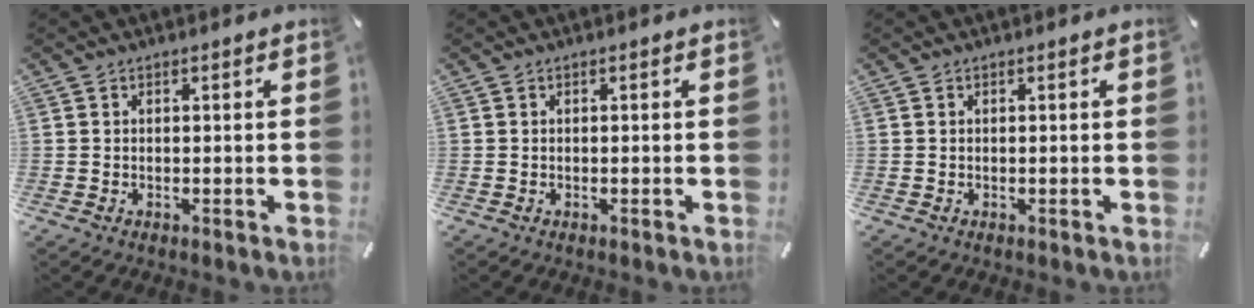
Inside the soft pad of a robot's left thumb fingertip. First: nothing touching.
{"total": 0.0}
{"total": 0.0}